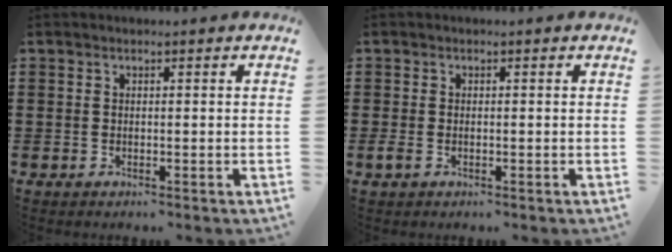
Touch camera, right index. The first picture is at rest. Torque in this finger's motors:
{"motor_torque": [1.08, 1.06, 0.06, 0.04]}